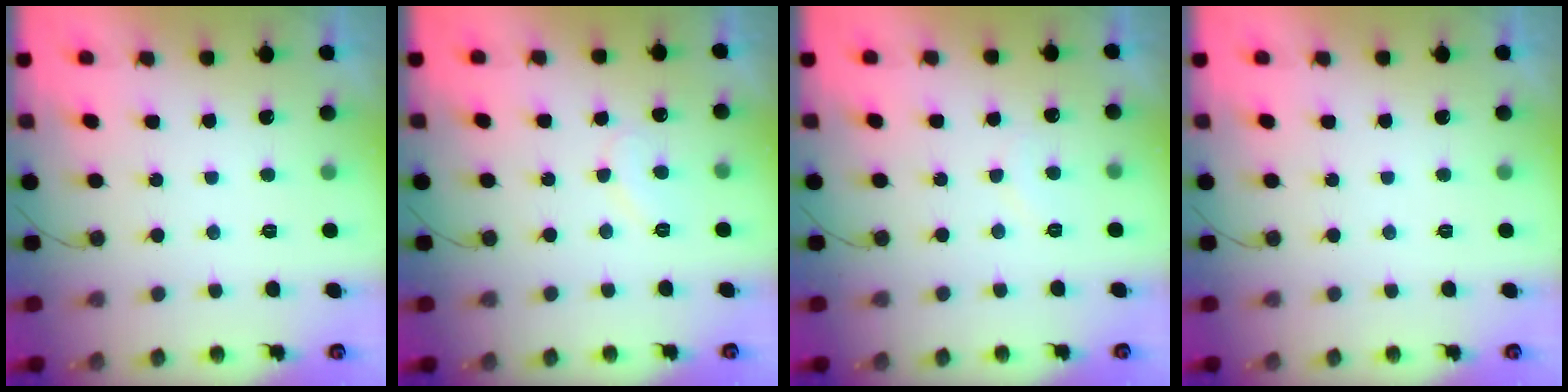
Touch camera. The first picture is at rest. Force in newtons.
{"total": 7.2, "press": 7.2, "slide": 0.5}
{"total": 4.8, "press": 4.8, "slide": 0.4}
{"total": 0.0}